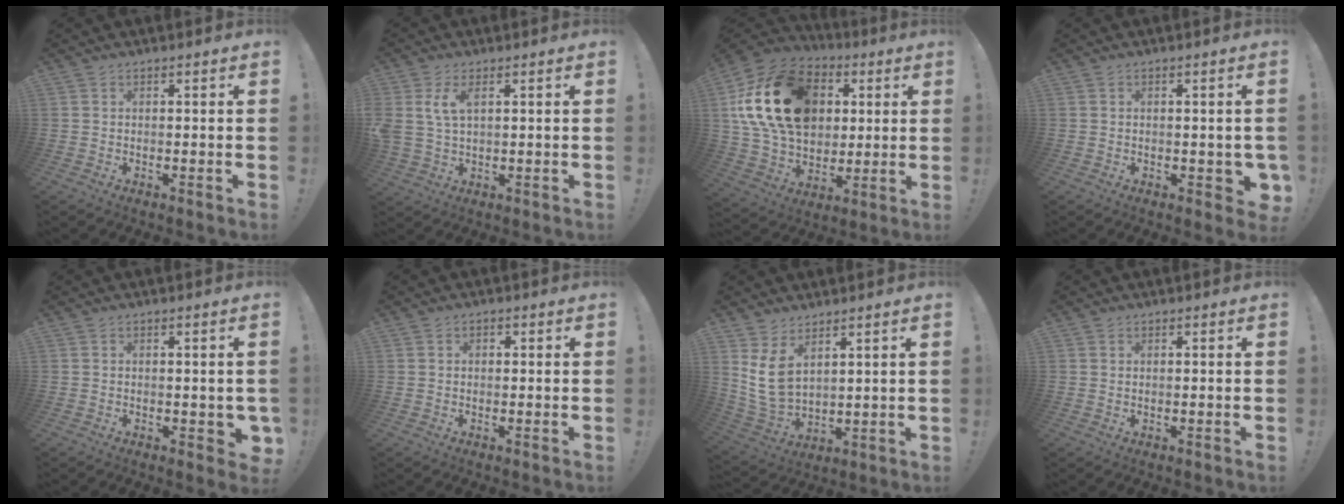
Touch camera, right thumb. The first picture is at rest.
{"total": 6.2, "force": [2.5, 3.2, 4.7], "torque": [-0.100, -0.007, 0.044]}
{"total": 24.3, "force": [6.5, 17.8, 15.3], "torque": [-0.268, -0.010, 0.136]}
{"total": 3.3, "force": [-0.5, 2.1, 2.6], "torque": [-0.021, 0.003, -0.005]}
{"total": 2.8, "force": [-0.2, 1.8, 2.2], "torque": [-0.016, 0.002, 0.000]}
{"total": 0.9, "force": [0.0, 0.8, 0.4], "torque": [0.001, 0.001, -0.003]}
{"total": 9.3, "force": [4.9, 5.6, 5.6], "torque": [-0.122, -0.034, 0.099]}
{"total": 0.7, "force": [0.7, 0.2, 0.1], "torque": [0.007, -0.004, 0.012]}